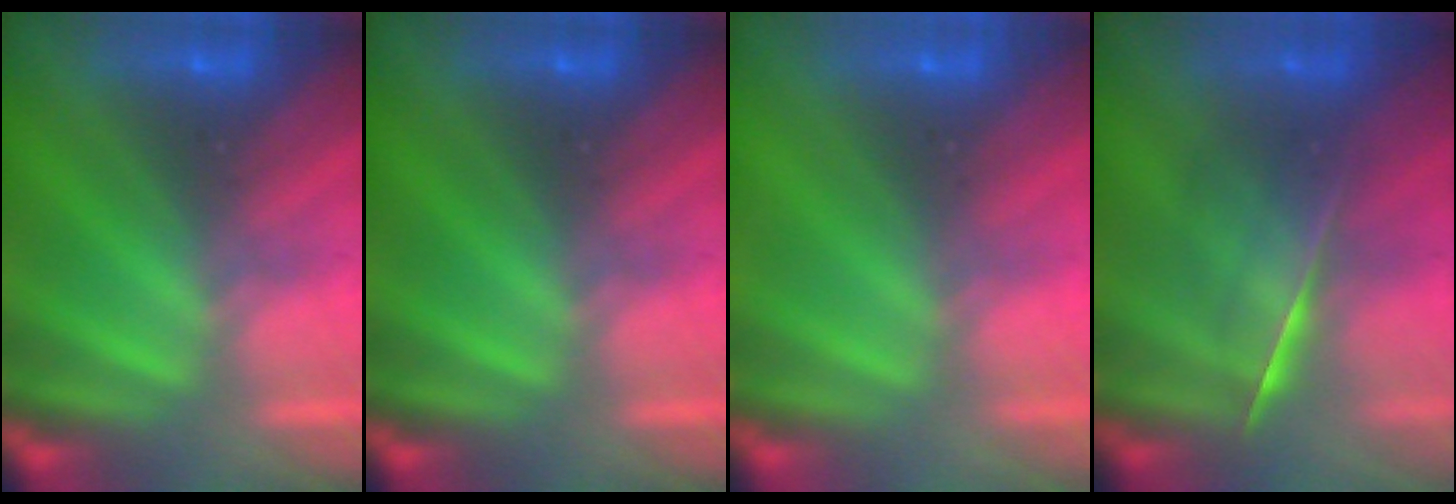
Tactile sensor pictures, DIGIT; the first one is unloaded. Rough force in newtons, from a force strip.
{"total": 0.0}
{"total": 1.5}
{"total": 2.1}